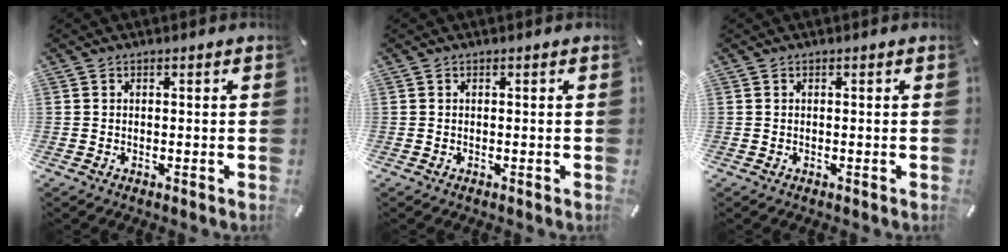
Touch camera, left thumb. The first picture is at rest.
{"total": 0.0}
{"total": 0.0}